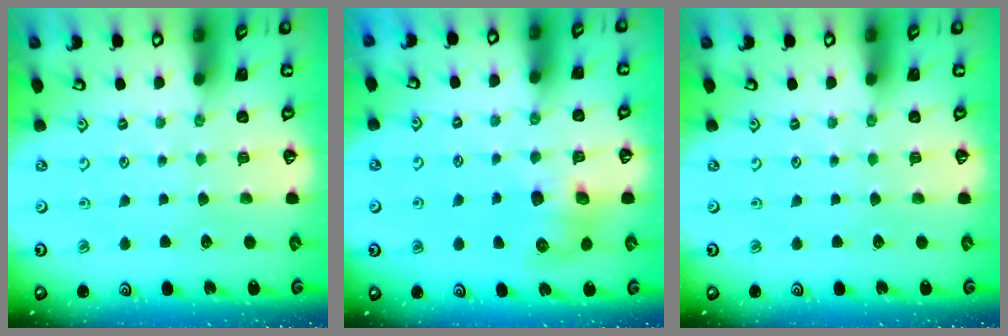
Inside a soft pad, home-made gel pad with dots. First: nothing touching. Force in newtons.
{"total": 9.3, "press": 9.2, "slide": 0.9}
{"total": 0.0}